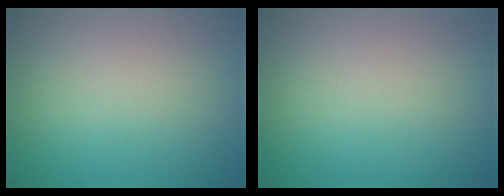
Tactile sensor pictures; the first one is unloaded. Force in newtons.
{"total": 0.0}